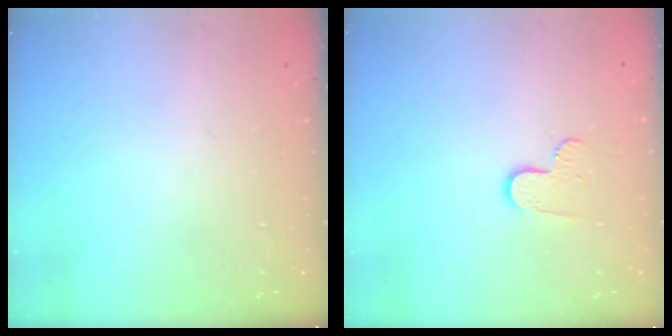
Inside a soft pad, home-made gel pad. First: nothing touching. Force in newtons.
{"total": 6.0, "press": 6.0, "slide": 0.6}